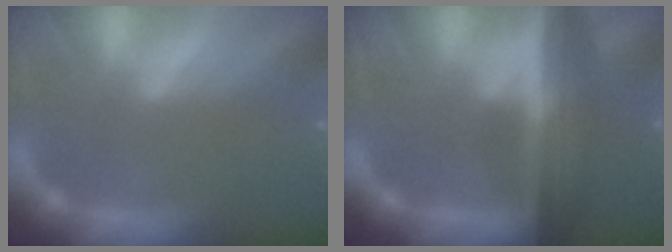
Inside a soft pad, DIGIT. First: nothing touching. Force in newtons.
{"total": 9.5}